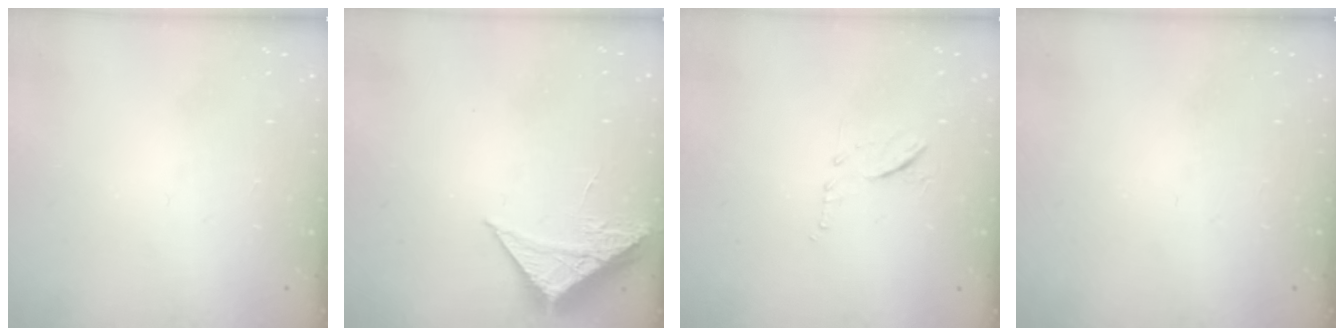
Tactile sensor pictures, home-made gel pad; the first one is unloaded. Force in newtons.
{"total": 7.0, "press": 7.0, "slide": 0.3}
{"total": 7.8, "press": 7.8, "slide": 0.3}
{"total": 0.0}